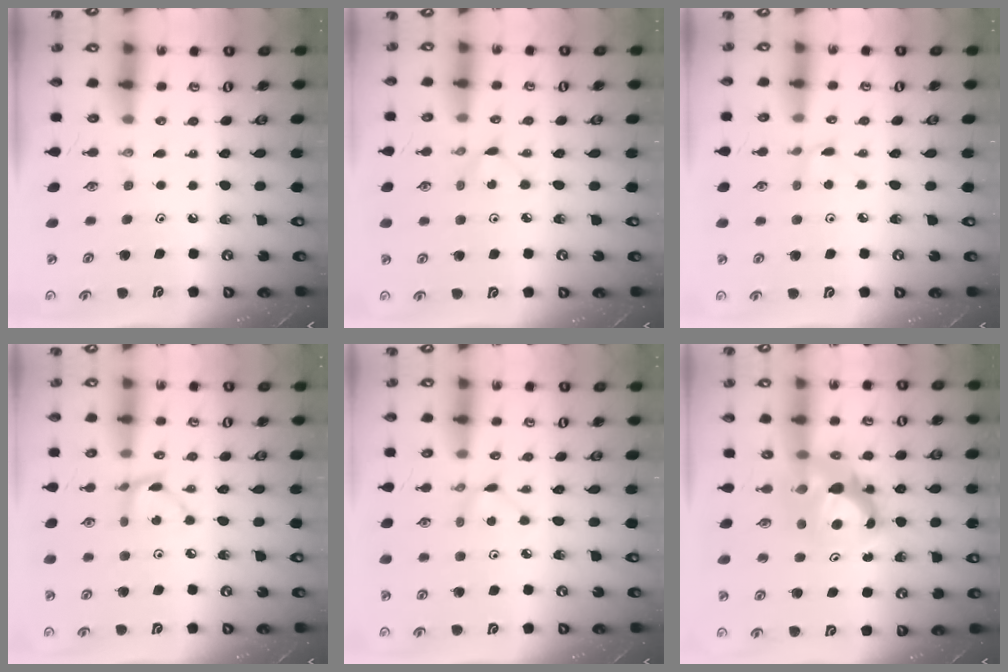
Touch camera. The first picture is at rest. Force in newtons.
{"total": 2.7, "press": 2.7, "slide": 0.3}
{"total": 1.1, "press": 1.1, "slide": 0.1}
{"total": 4.3, "press": 4.3, "slide": 0.2}
{"total": 2.4, "press": 2.4, "slide": 0.3}
{"total": 8.2, "press": 8.2, "slide": 0.7}